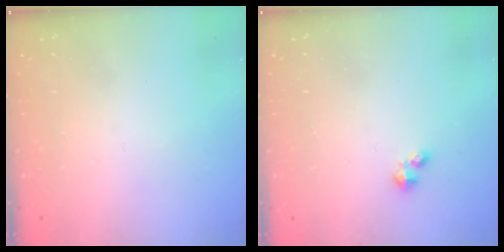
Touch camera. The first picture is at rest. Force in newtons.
{"total": 1.1, "press": 1.1, "slide": 0.3}